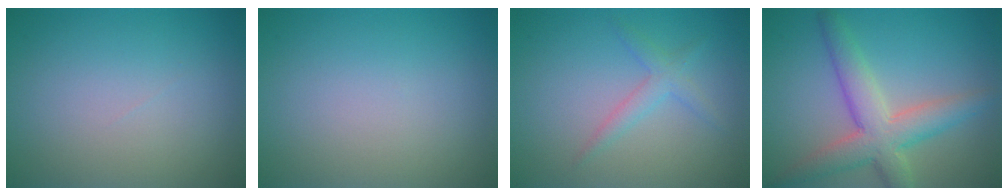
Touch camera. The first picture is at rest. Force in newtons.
{"total": 0.0}
{"total": 1.9, "press": 1.9, "slide": 0.1}
{"total": 5.7, "press": 5.7, "slide": 0.2}